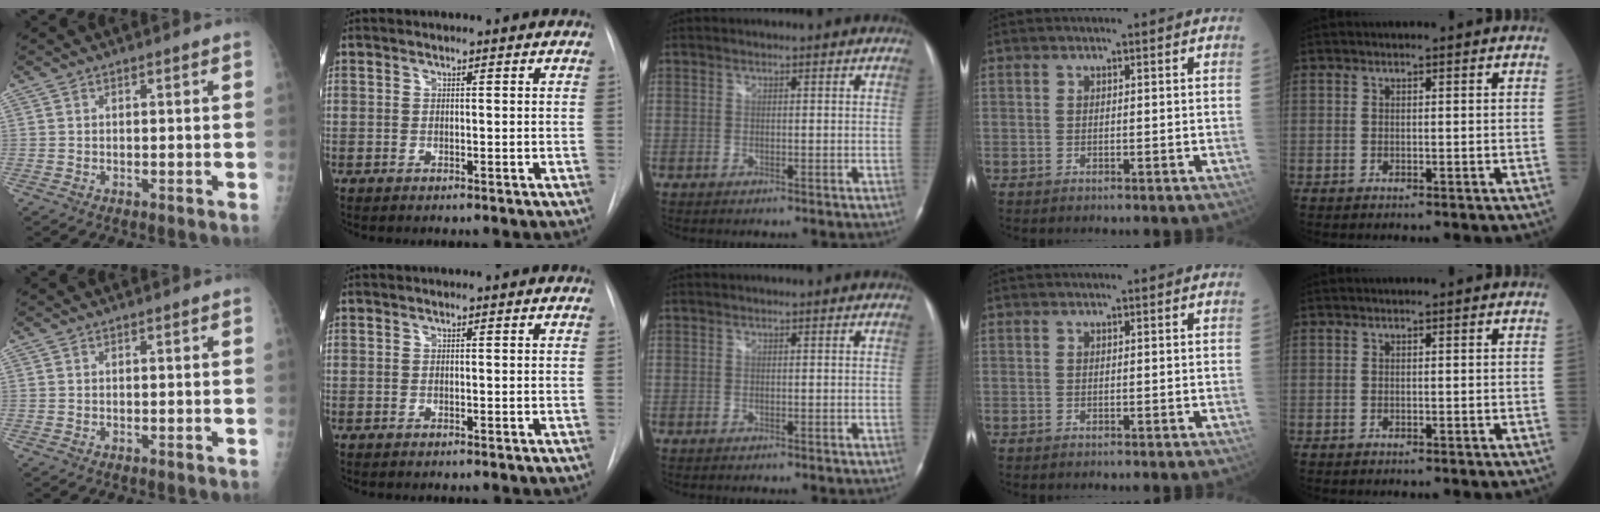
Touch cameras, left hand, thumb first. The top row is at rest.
{}